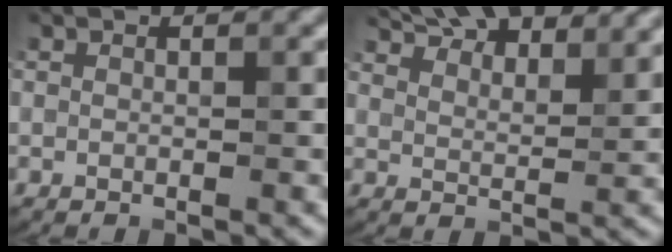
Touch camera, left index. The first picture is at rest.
{"total": 11.0, "force": [9.0, 3.3, 5.4], "torque": [-0.075, 0.021, 0.103]}